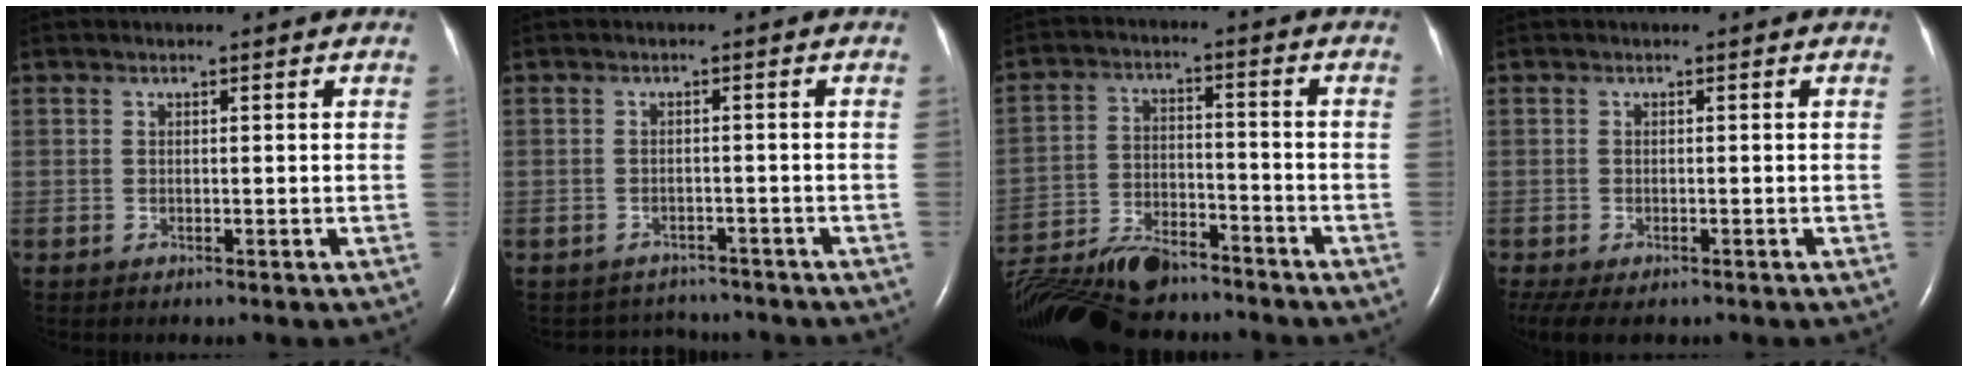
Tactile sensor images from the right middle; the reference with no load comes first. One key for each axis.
{"total": 4.6, "fx": -4.4, "fy": 1.2, "fz": -0.4, "tx": 0.003, "ty": 0.009, "tz": -0.059}
{"total": 19.7, "fx": -16.4, "fy": 5.9, "fz": 9.2, "tx": -0.238, "ty": -0.028, "tz": -0.275}
{"total": 7.2, "fx": -4.9, "fy": 3.0, "fz": 4.3, "tx": -0.087, "ty": -0.014, "tz": -0.077}